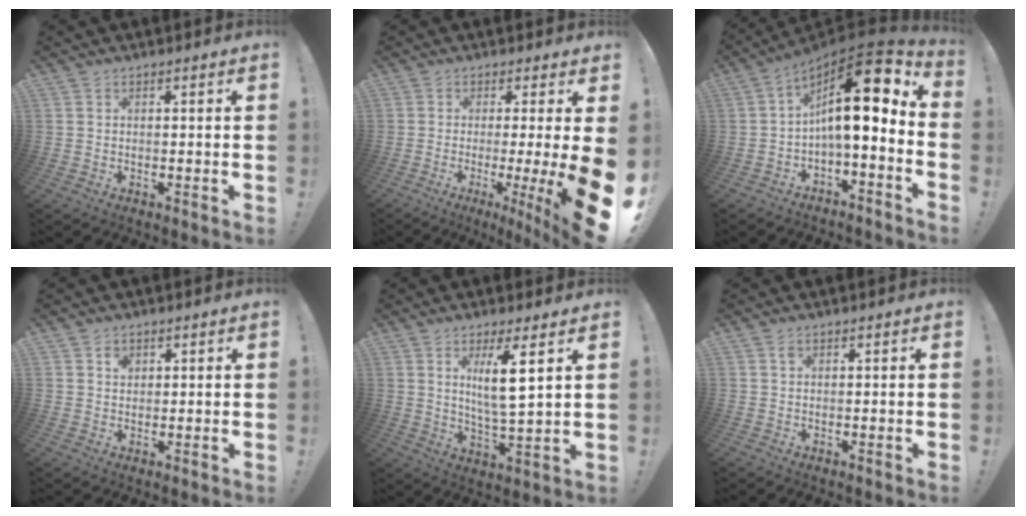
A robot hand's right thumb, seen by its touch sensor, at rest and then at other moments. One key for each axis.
{"total": 11.3, "fx": -2.0, "fy": -0.3, "fz": 11.2, "tx": -0.146, "ty": -0.017, "tz": -0.024}
{"total": 17.2, "fx": 4.4, "fy": 4.9, "fz": 16.0, "tx": -0.260, "ty": -0.033, "tz": 0.069}
{"total": 1.8, "fx": 0.9, "fy": 1.4, "fz": 0.6, "tx": 0.006, "ty": -0.006, "tz": 0.012}
{"total": 9.7, "fx": 3.7, "fy": 1.2, "fz": 8.9, "tx": -0.149, "ty": -0.023, "tz": 0.056}
{"total": 0.6, "fx": 0.3, "fy": 0.3, "fz": 0.5, "tx": -0.009, "ty": 0.001, "tz": 0.005}